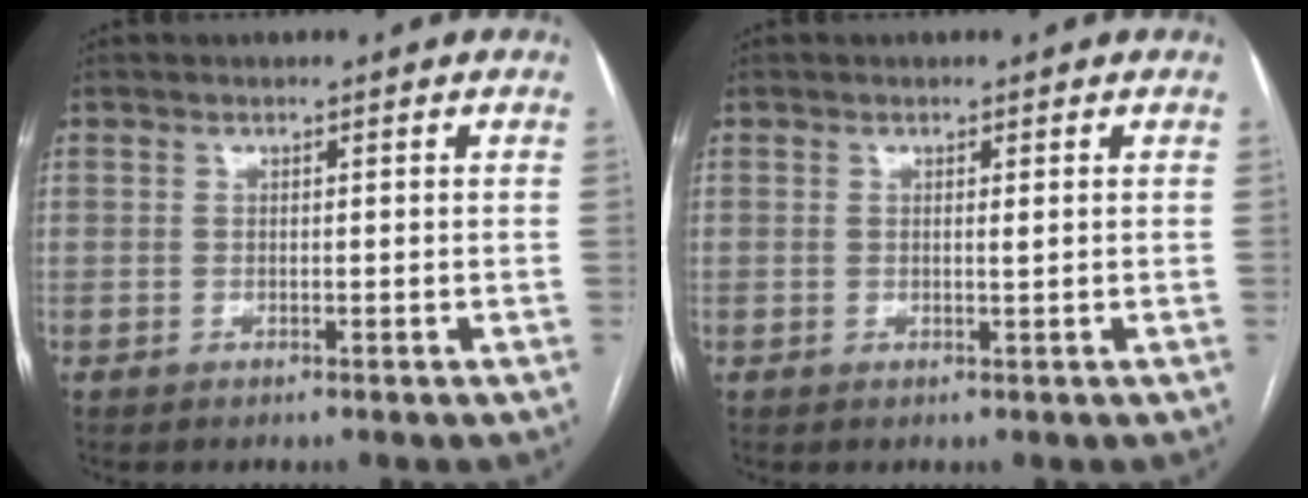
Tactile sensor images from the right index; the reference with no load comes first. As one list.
[{"total": 0.5, "force": [0.2, -0.1, 0.5], "torque": [-0.010, -0.002, 0.003]}]